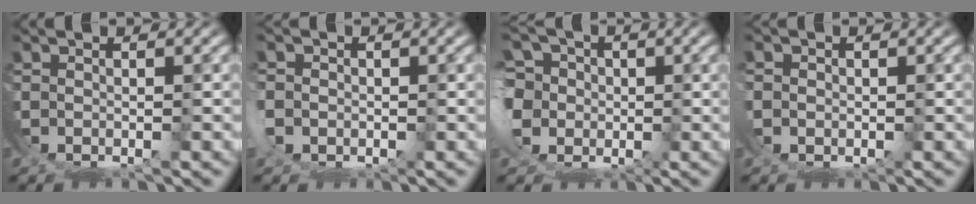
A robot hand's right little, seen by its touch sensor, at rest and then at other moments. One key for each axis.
{"total": 2.3, "fx": -0.8, "fy": 1.9, "fz": 1.0, "tx": -0.038, "ty": -0.009, "tz": -0.015}
{"total": 12.0, "fx": -1.1, "fy": 11.1, "fz": 4.4, "tx": -0.149, "ty": -0.036, "tz": -0.028}
{"total": 2.2, "fx": -0.4, "fy": 1.9, "fz": 1.0, "tx": -0.035, "ty": -0.009, "tz": -0.007}